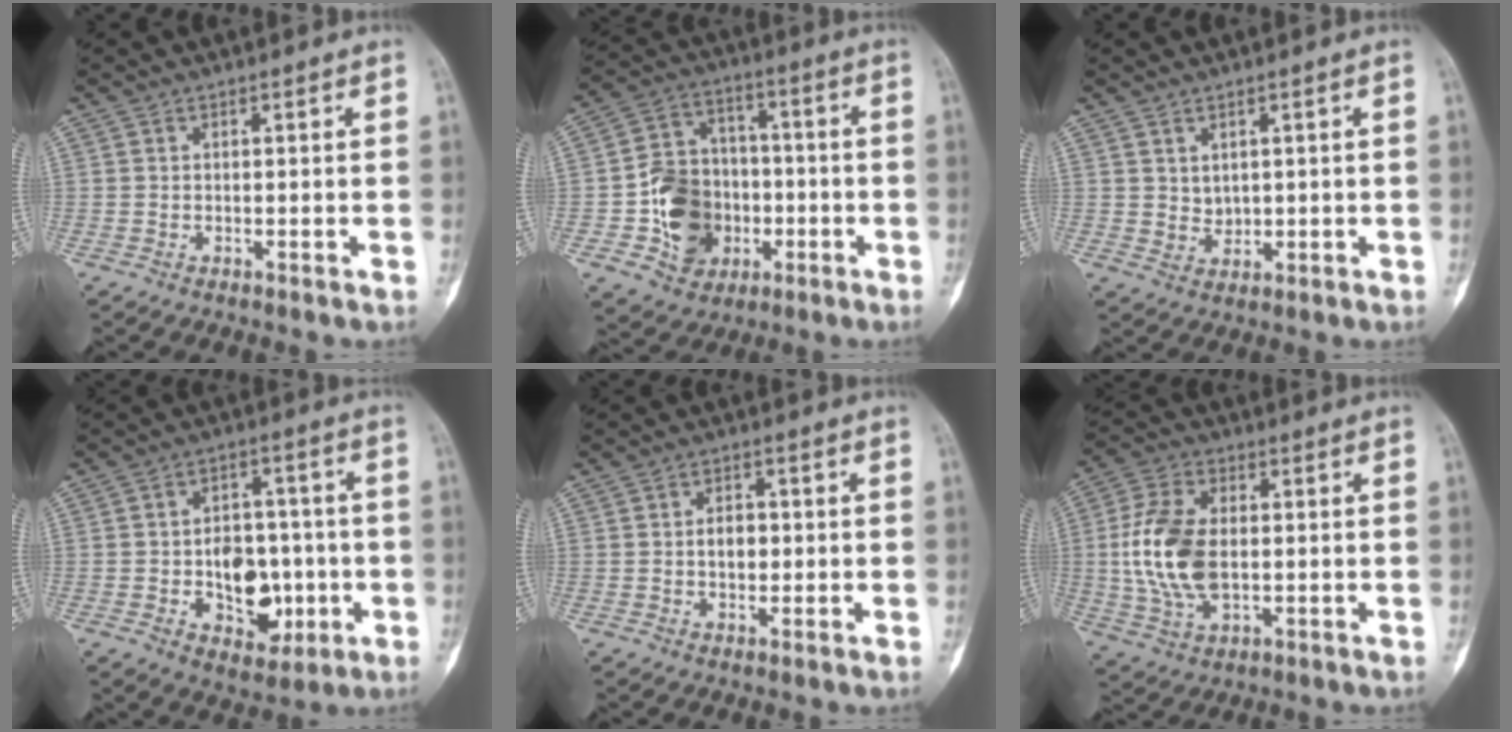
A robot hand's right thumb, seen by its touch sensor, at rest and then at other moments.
{"total": 14.5, "force": [-3.6, 12.0, 7.3], "torque": [-0.080, 0.027, -0.059]}
{"total": 2.3, "force": [0.8, 1.8, 1.1], "torque": [-0.012, -0.011, 0.025]}
{"total": 13.2, "force": [-2.6, 9.0, 9.4], "torque": [-0.089, 0.023, -0.027]}
{"total": 4.0, "force": [-0.2, 2.6, 3.0], "torque": [-0.036, 0.007, -0.006]}
{"total": 13.8, "force": [-0.2, 8.0, 11.3], "torque": [-0.231, 0.004, -0.002]}